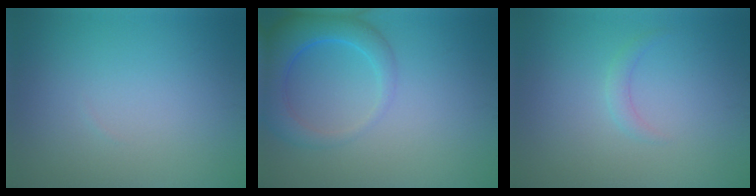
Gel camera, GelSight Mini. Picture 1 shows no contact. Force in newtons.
{"total": 5.2, "press": 5.2, "slide": 0.5}
{"total": 1.1, "press": 1.1, "slide": 0.0}